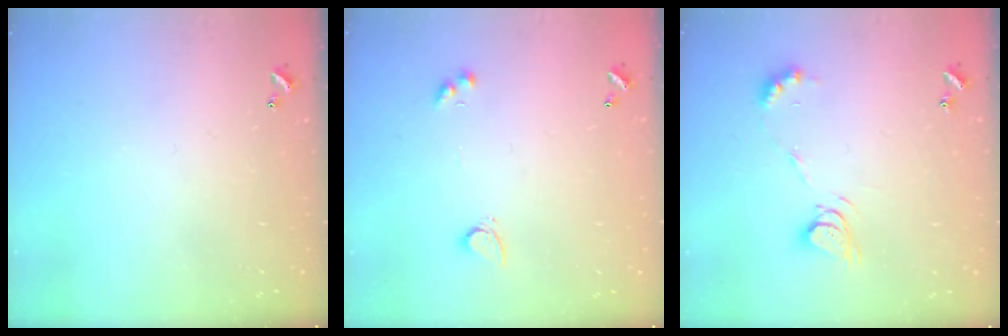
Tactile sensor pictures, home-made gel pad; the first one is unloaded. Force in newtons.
{"total": 2.6, "press": 2.6, "slide": 0.5}
{"total": 7.6, "press": 7.6, "slide": 0.6}